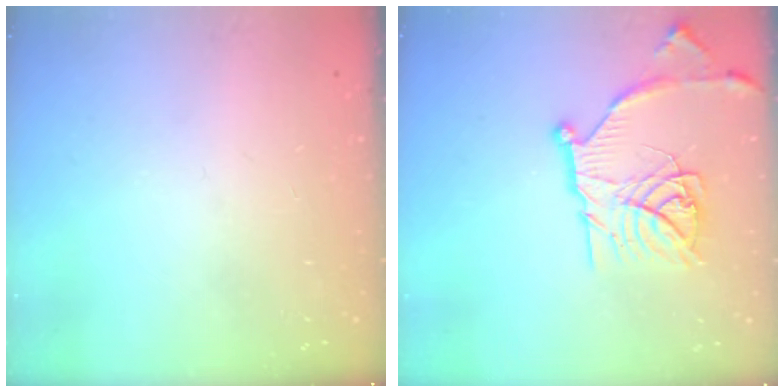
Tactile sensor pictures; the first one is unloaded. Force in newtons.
{"total": 19.1, "press": 19.0, "slide": 1.7}